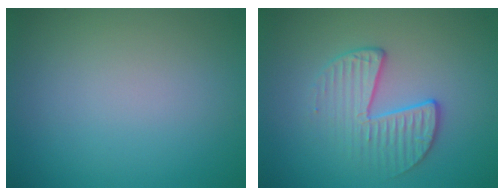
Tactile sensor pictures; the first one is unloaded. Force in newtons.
{"total": 3.5, "press": 2.9, "slide": 2.0}